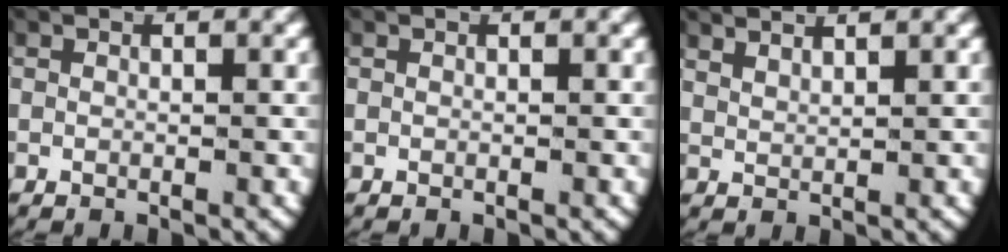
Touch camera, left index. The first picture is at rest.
{"total": 0.0}
{"total": 2.3, "force": [2.3, 0.0, 0.3], "torque": [-0.013, -0.002, 0.047]}